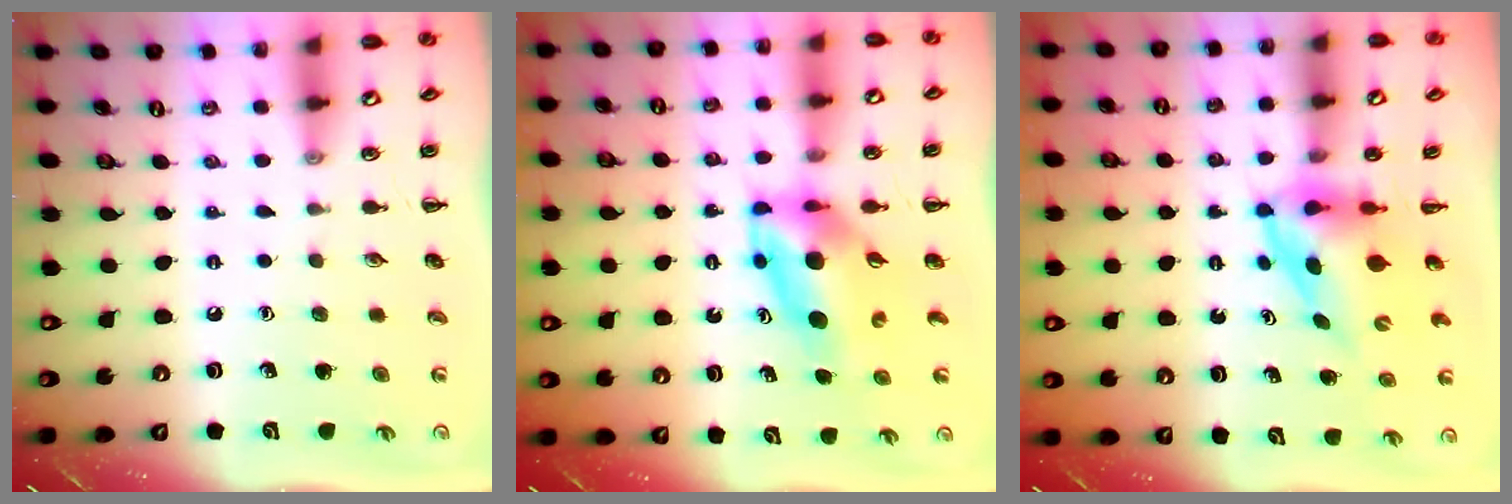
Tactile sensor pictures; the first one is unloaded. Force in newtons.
{"total": 7.2, "press": 6.9, "slide": 2.0}
{"total": 3.7, "press": 3.7, "slide": 0.6}